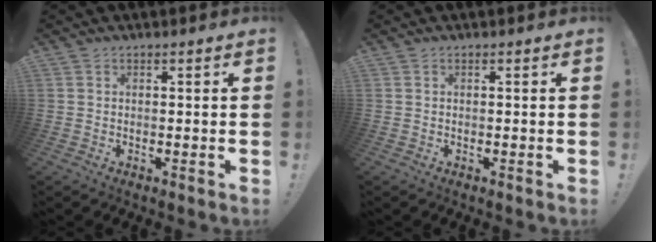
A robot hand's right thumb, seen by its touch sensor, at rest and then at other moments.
{"total": 0.0}